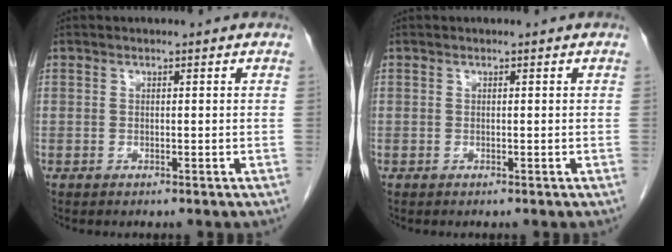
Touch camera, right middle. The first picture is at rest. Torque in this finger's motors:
{"motor_torque": [-0.01, 0.01, 0.00, 0.00]}